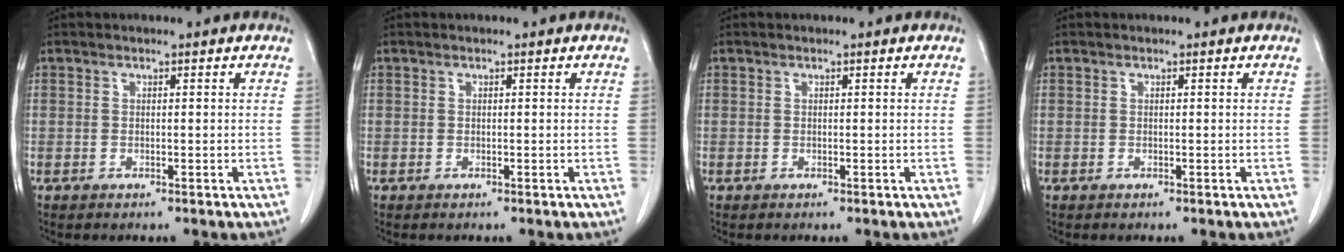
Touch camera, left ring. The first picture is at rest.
{"total": 0.0}
{"total": 0.0}
{"total": 0.0}